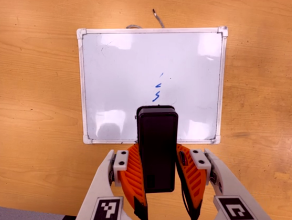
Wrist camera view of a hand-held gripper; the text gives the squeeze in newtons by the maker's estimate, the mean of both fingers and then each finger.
{"total": 5.4, "left": 4.9, "right": 6.0}